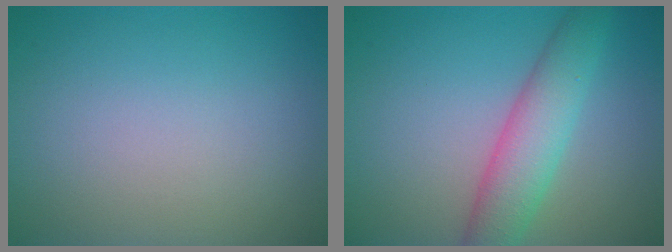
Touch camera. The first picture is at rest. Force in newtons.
{"total": 4.9, "press": 4.9, "slide": 0.2}